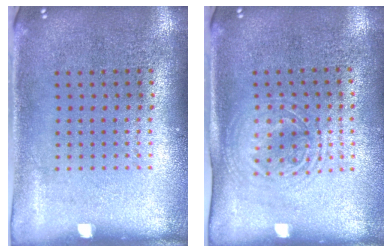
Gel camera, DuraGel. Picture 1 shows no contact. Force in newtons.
{"total": 1.5, "press": 1.3, "slide": 0.7}